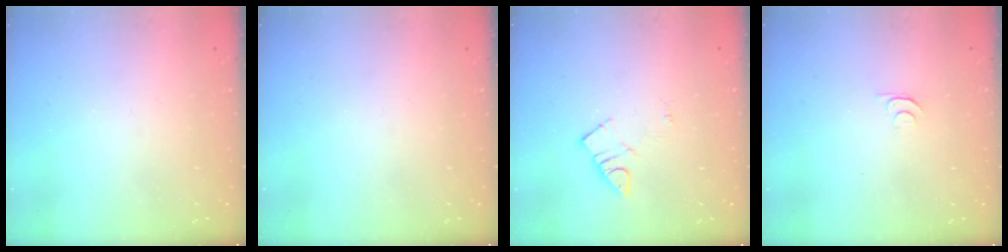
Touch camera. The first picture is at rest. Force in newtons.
{"total": 0.0}
{"total": 3.4, "press": 3.4, "slide": 0.5}
{"total": 4.4, "press": 4.3, "slide": 0.6}